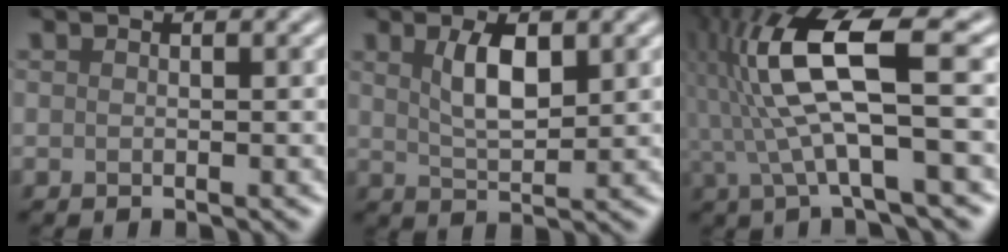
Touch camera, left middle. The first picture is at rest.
{"total": 3.6, "force": [1.4, 1.3, 3.0], "torque": [-0.059, 0.001, 0.028]}
{"total": 10.1, "force": [0.9, 2.3, 9.8], "torque": [-0.194, 0.017, 0.016]}